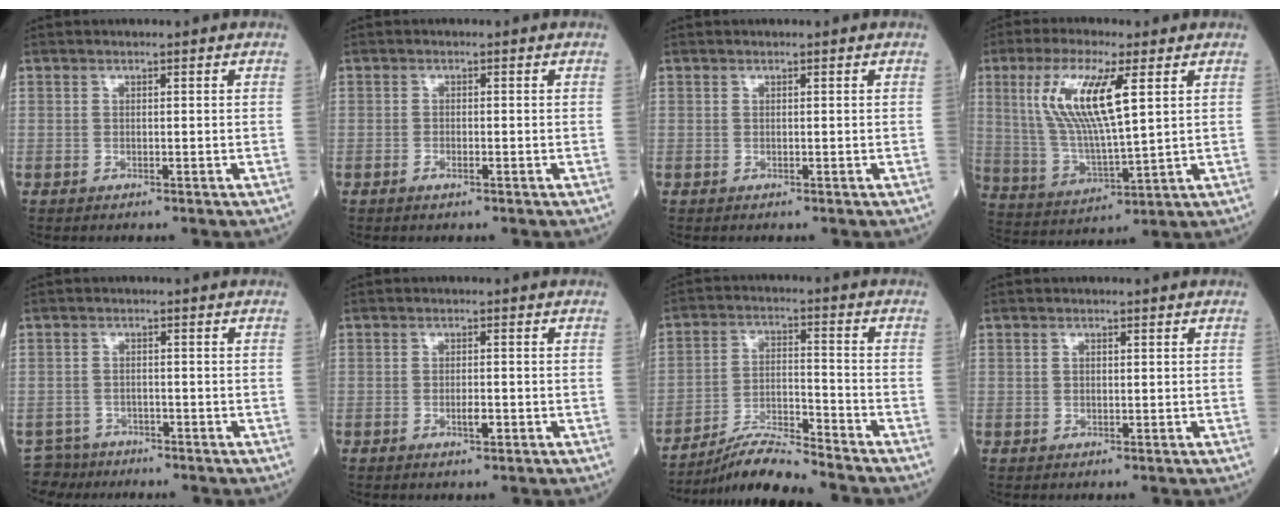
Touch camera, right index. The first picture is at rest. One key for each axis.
{"total": 1.2, "fx": -0.6, "fy": 0.3, "fz": 0.9, "tx": -0.016, "ty": 0.001, "tz": -0.011}
{"total": 0.0}
{"total": 13.0, "fx": 4.3, "fy": 2.1, "fz": 12.0, "tx": -0.259, "ty": 0.002, "tz": 0.085}
{"total": 3.6, "fx": -3.1, "fy": 1.5, "fz": -1.3, "tx": 0.022, "ty": -0.001, "tz": -0.058}
{"total": 2.2, "fx": -0.8, "fy": 0.6, "fz": 2.0, "tx": -0.035, "ty": -0.001, "tz": -0.012}
{"total": 8.9, "fx": -8.4, "fy": -0.8, "fz": 2.9, "tx": -0.055, "ty": -0.005, "tz": -0.151}
{"total": 0.8, "fx": 0.2, "fy": 0.6, "fz": 0.5, "tx": -0.011, "ty": 0.003, "tz": 0.003}